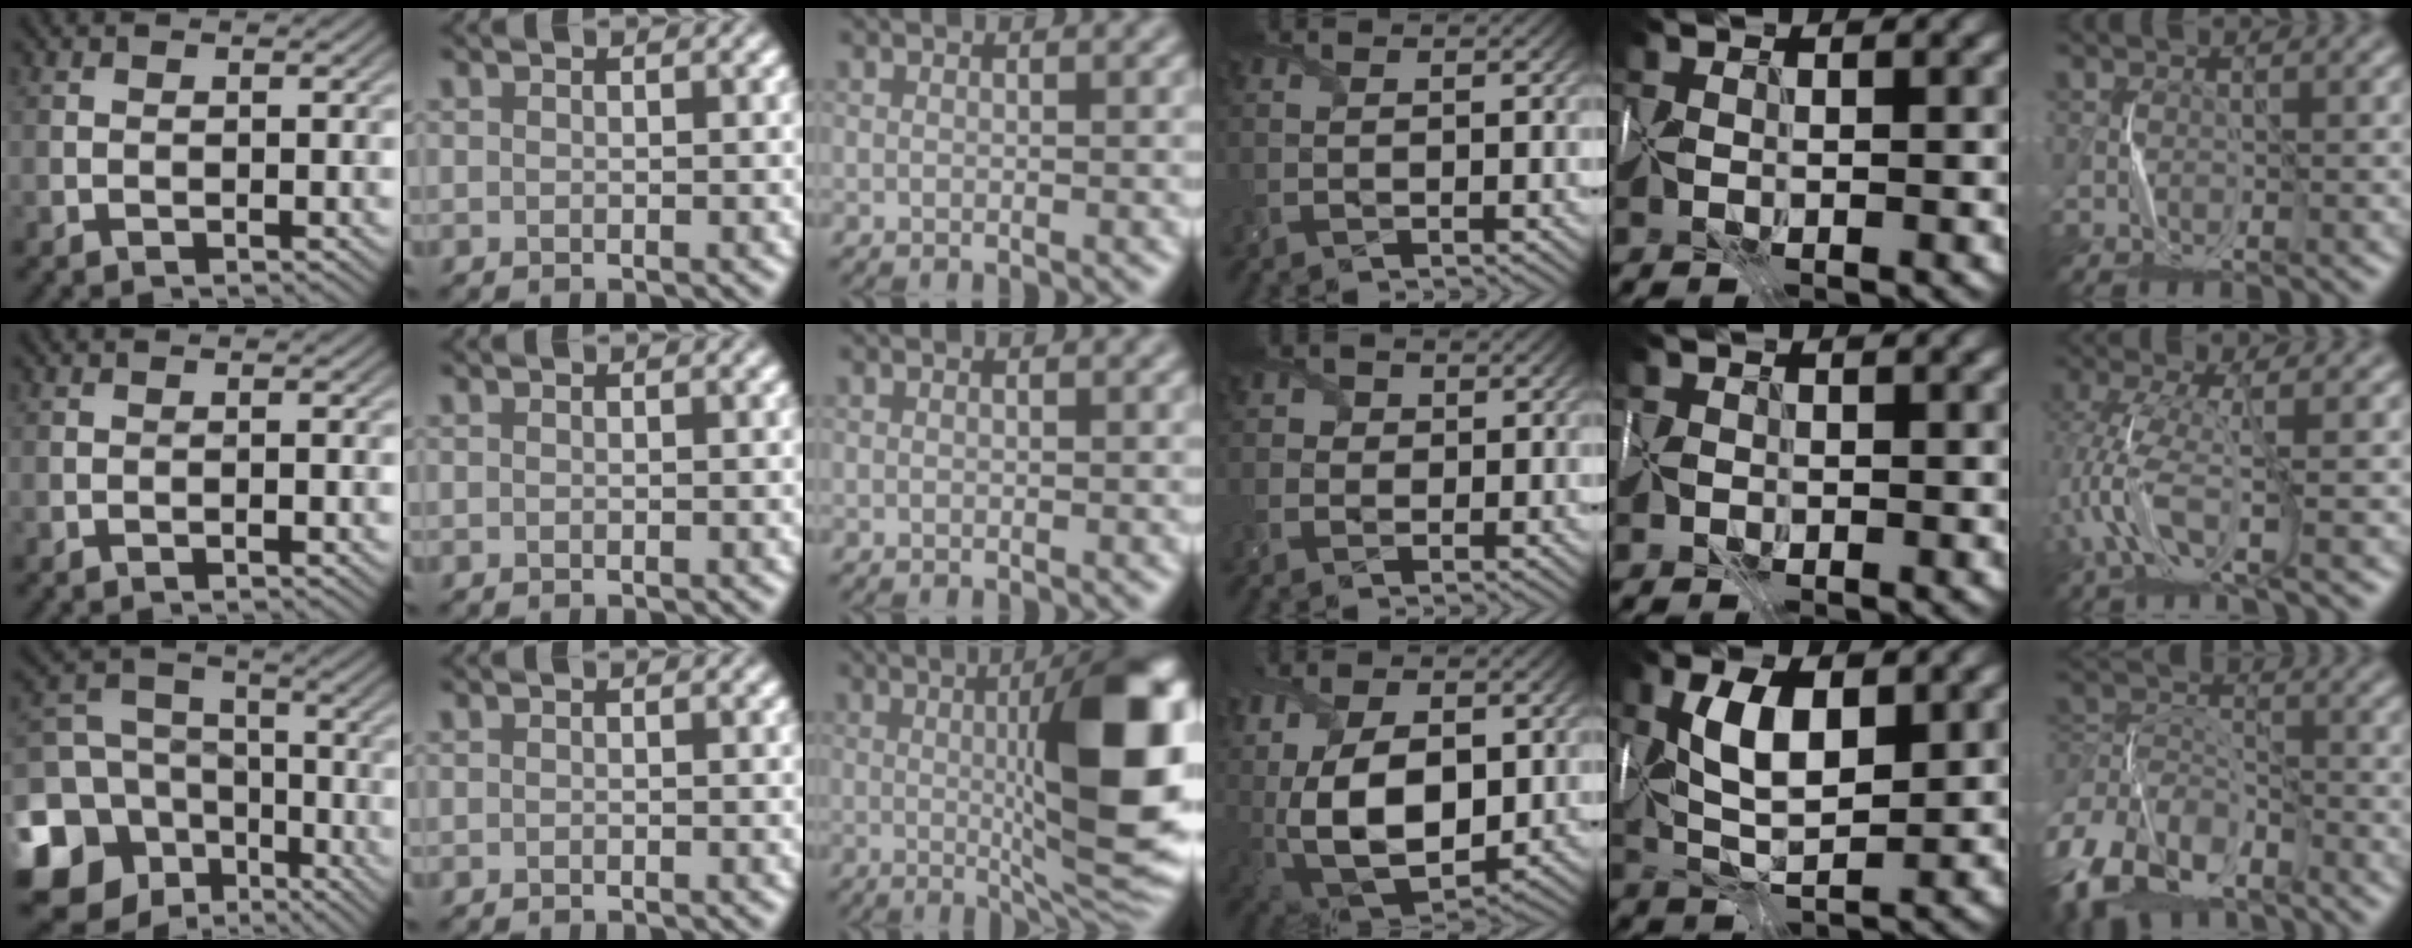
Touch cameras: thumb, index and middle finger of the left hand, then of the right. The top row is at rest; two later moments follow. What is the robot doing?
{"motion": "wrap", "object": "scarf"}